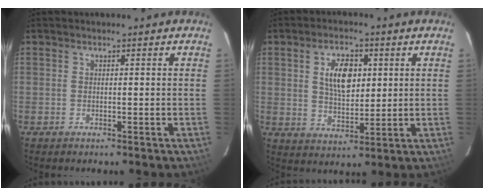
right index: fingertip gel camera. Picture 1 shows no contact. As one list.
[{"total": 8.4, "force": [2.3, 4.4, 6.8], "torque": [-0.121, 0.009, 0.046]}]